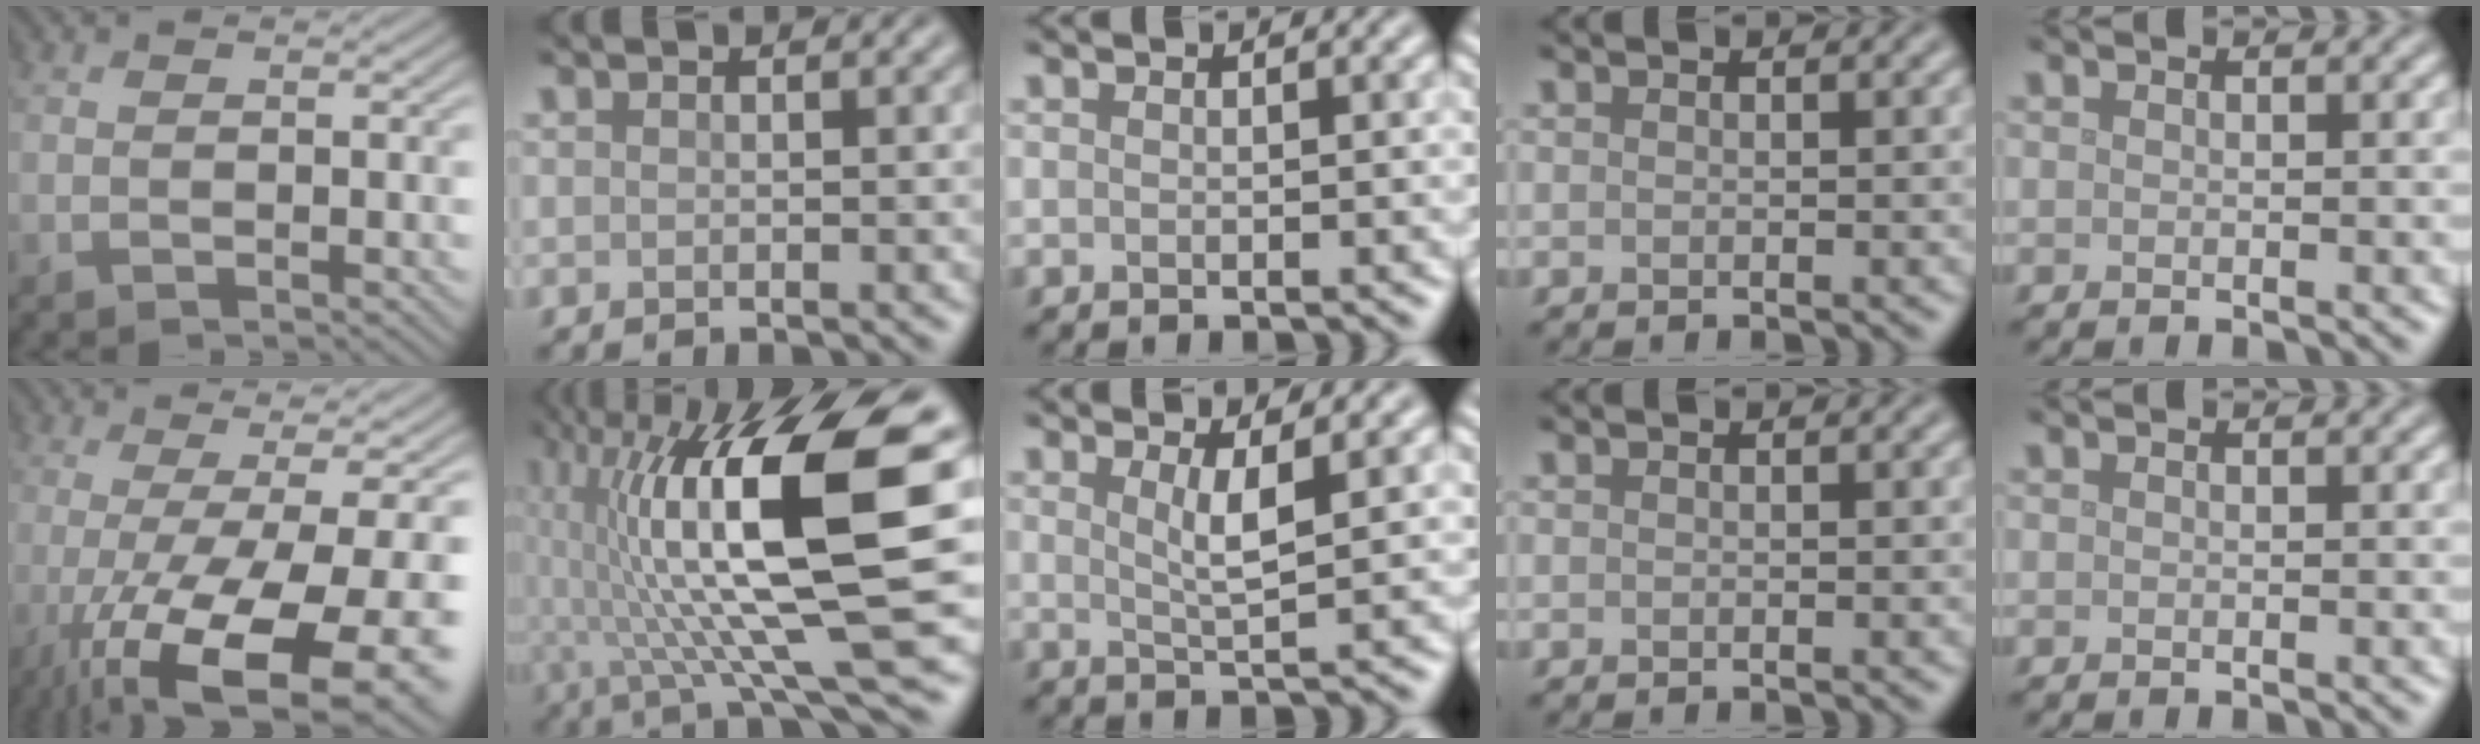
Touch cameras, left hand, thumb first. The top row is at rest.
{"thumb": {"total": 16.6, "force": [-5.4, 4.4, 15.1], "torque": [-0.224, -0.025, -0.078]}, "index": {"total": 15.4, "force": [1.5, 3.8, 14.9], "torque": [-0.261, 0.010, 0.030]}, "middle": {"total": 2.6, "force": [0.9, 0.5, 2.4], "torque": [-0.037, -0.004, 0.016]}}